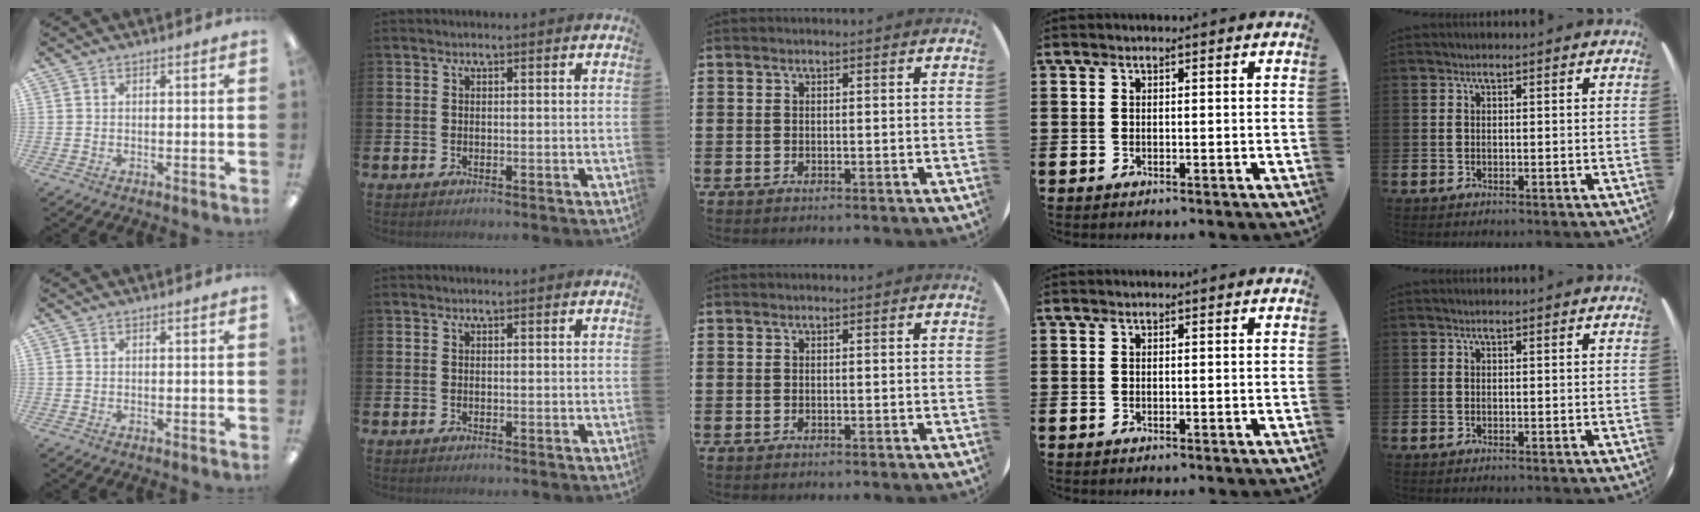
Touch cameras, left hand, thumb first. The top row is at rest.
{}